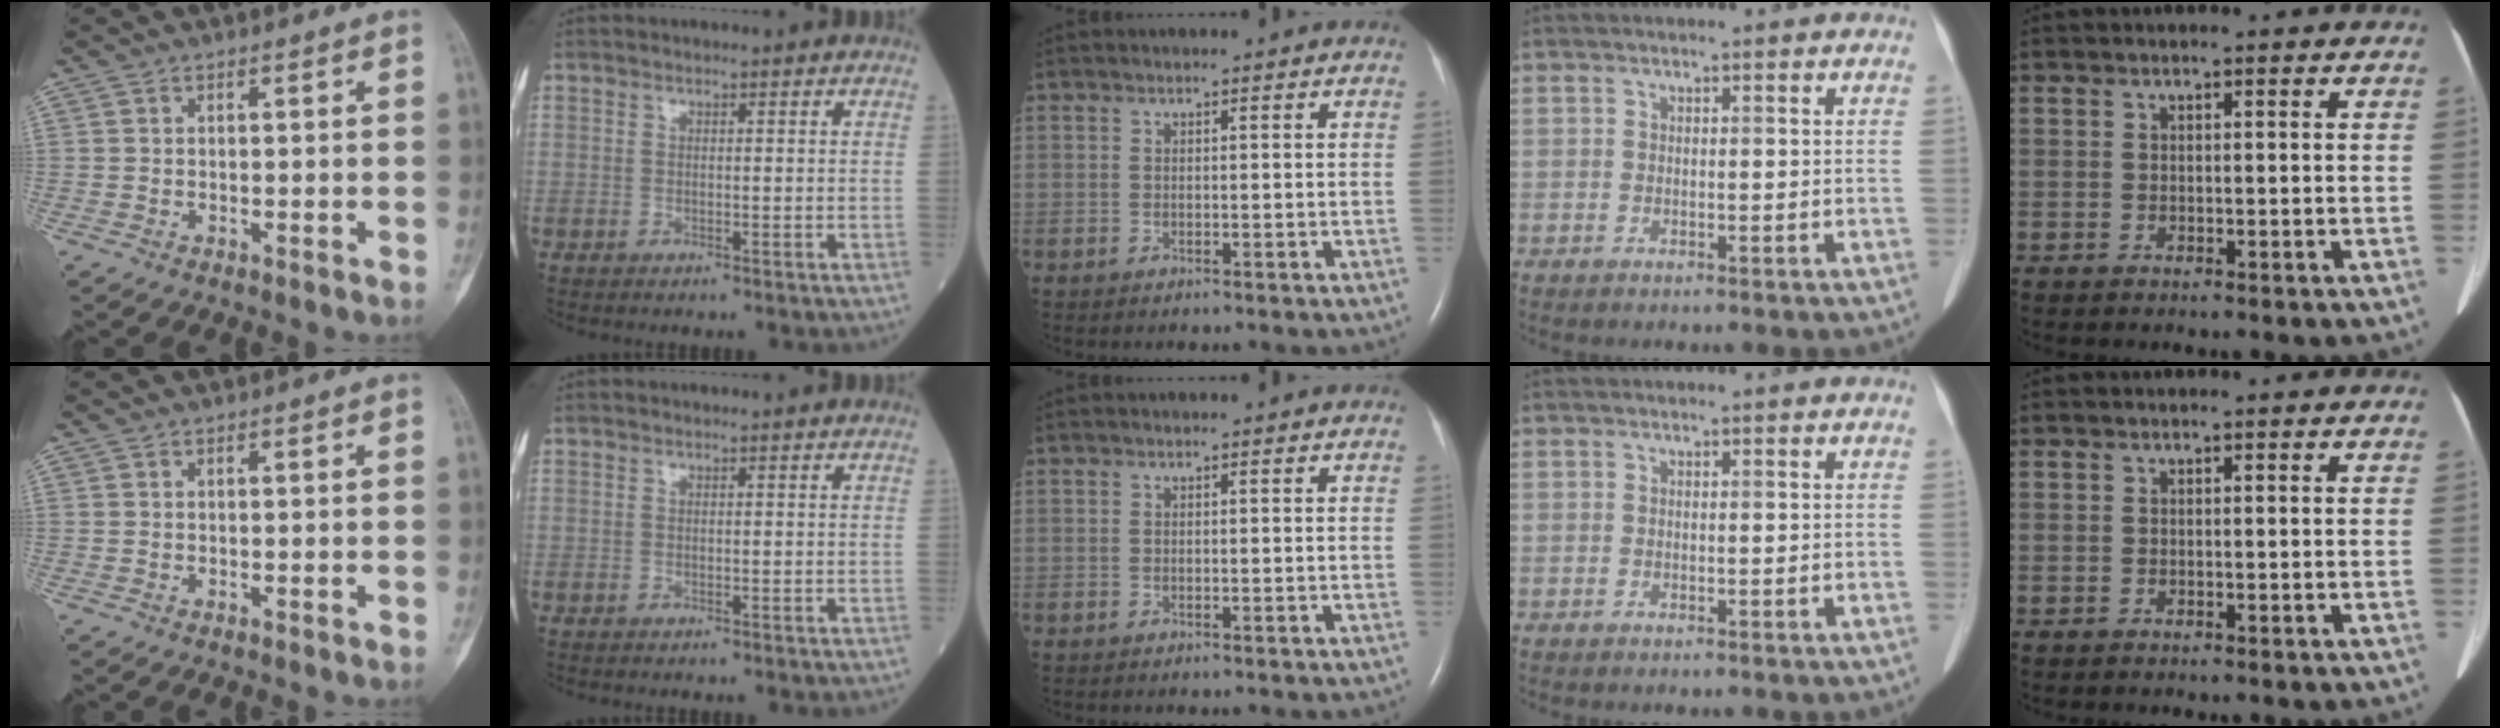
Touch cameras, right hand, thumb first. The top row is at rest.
{}